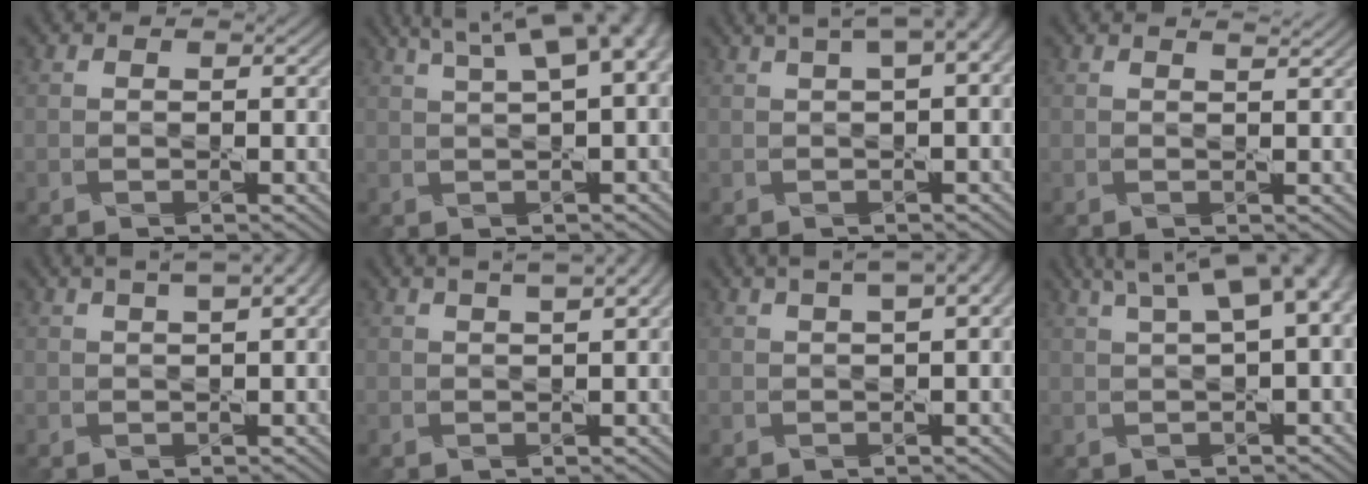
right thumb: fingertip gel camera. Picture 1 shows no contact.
{"total": 9.9, "force": [4.4, 2.9, 8.4], "torque": [-0.110, 0.036, 0.054]}
{"total": 7.6, "force": [3.2, 2.6, 6.4], "torque": [-0.079, 0.030, 0.034]}
{"total": 1.2, "force": [1.1, 0.0, 0.4], "torque": [-0.013, -0.005, 0.012]}
{"total": 7.5, "force": [3.5, 2.6, 6.1], "torque": [-0.068, 0.041, 0.032]}
{"total": 5.8, "force": [3.0, 1.8, 4.7], "torque": [-0.055, 0.034, 0.019]}
{"total": 8.9, "force": [4.0, 3.4, 7.2], "torque": [-0.080, 0.047, 0.038]}
{"total": 9.2, "force": [3.6, 2.9, 7.9], "torque": [-0.100, 0.033, 0.050]}